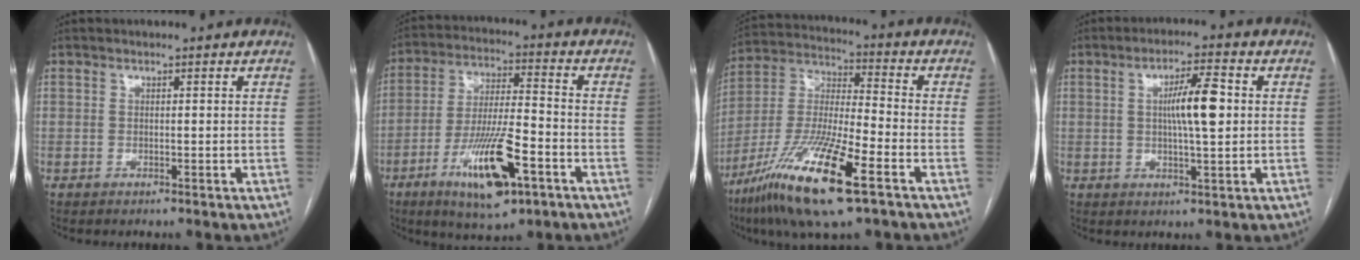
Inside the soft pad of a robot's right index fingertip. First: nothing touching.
{"total": 14.2, "force": [-6.6, 3.1, 12.2], "torque": [-0.231, -0.013, -0.107]}
{"total": 18.8, "force": [-10.0, 2.4, 15.8], "torque": [-0.335, -0.039, -0.185]}
{"total": 7.4, "force": [0.9, 1.0, 7.2], "torque": [-0.126, 0.010, 0.014]}